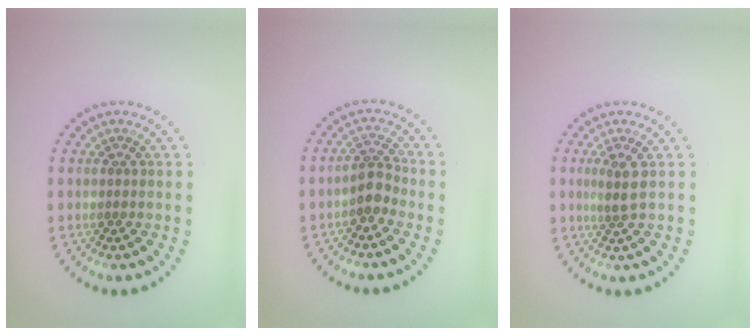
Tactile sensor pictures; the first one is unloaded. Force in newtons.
{"total": 2.1, "press": 1.7, "slide": 1.3}
{"total": 1.9, "press": 1.4, "slide": 1.2}